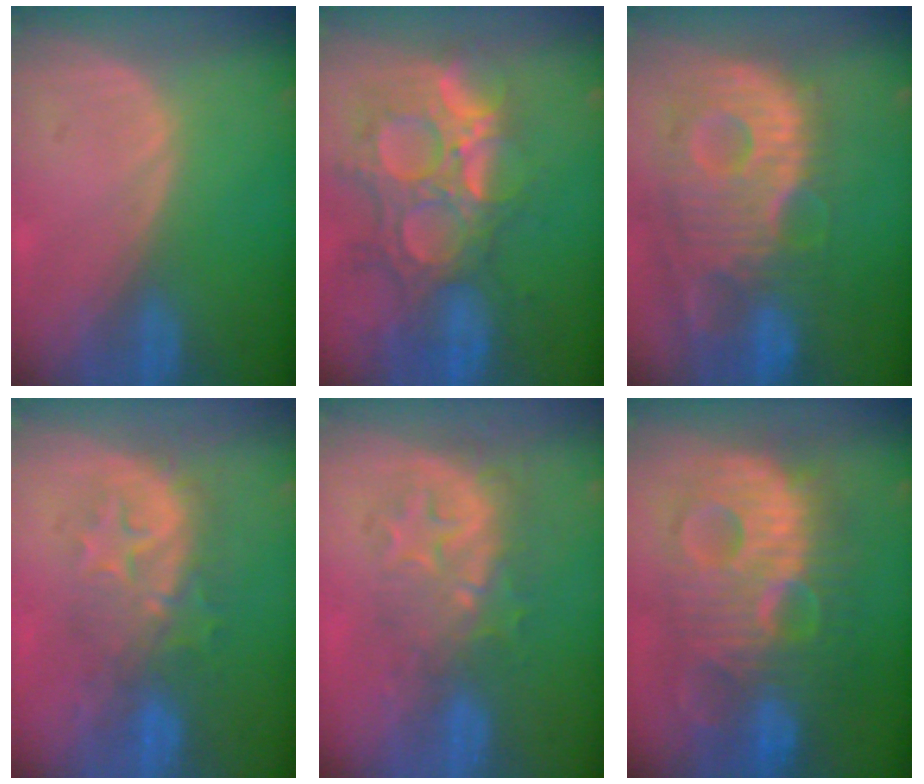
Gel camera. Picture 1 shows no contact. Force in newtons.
{"total": 13.8, "press": 11.6, "slide": 7.5}
{"total": 13.5, "press": 11.7, "slide": 6.7}
{"total": 8.3, "press": 8.2, "slide": 1.1}
{"total": 9.1, "press": 7.9, "slide": 4.5}
{"total": 13.7, "press": 13.6, "slide": 1.1}